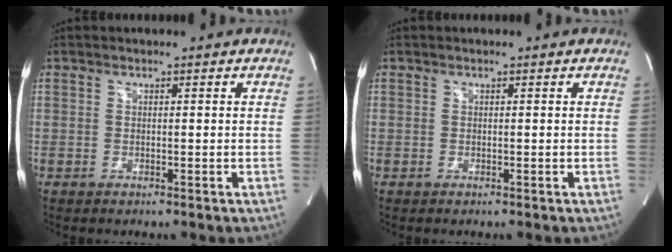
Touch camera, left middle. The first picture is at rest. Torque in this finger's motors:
{"motor_torque": [-0.02, 0.08, -0.04, 0.01]}